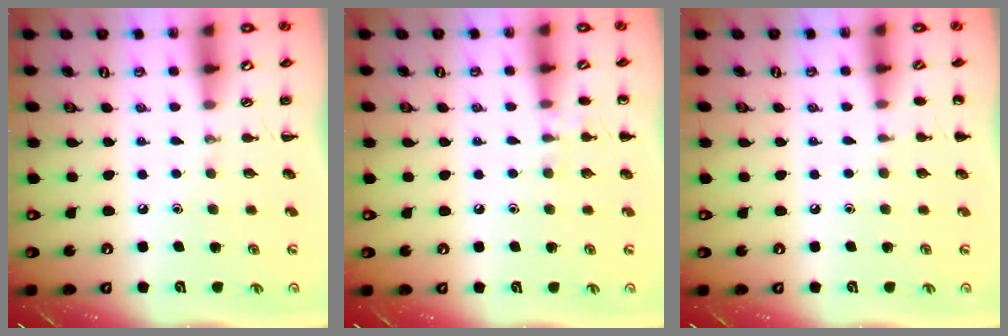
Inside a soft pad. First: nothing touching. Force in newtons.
{"total": 5.4, "press": 5.1, "slide": 1.6}
{"total": 4.0, "press": 3.9, "slide": 1.1}